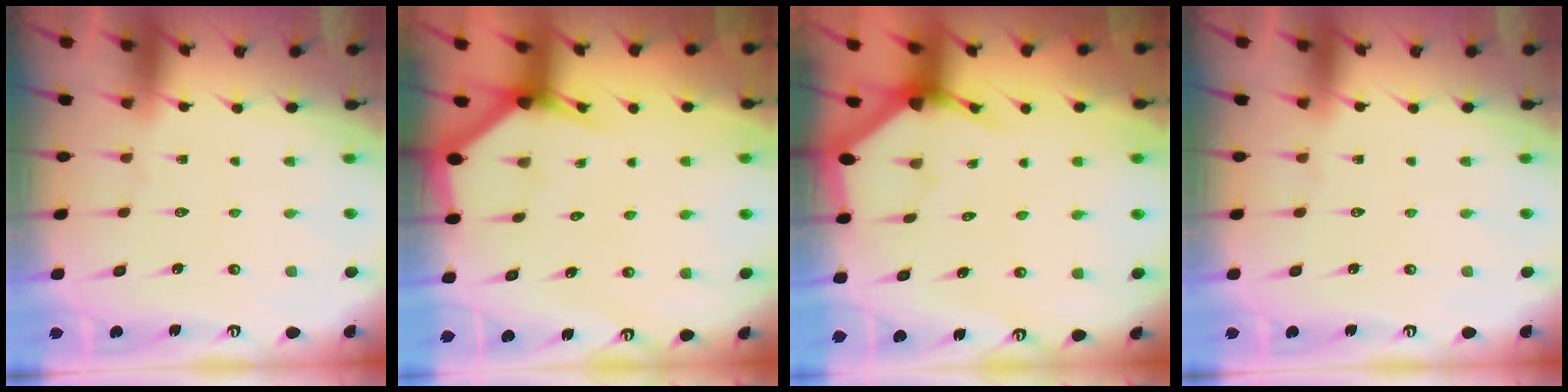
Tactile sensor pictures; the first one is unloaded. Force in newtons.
{"total": 3.1, "press": 3.1, "slide": 0.1}
{"total": 3.3, "press": 3.3, "slide": 0.2}
{"total": 0.0}